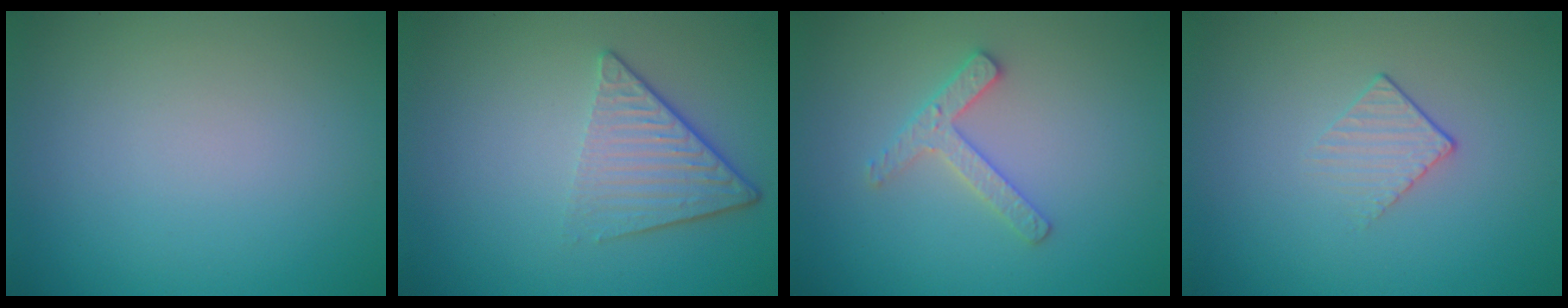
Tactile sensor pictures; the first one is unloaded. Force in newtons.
{"total": 4.5, "press": 3.1, "slide": 3.3}
{"total": 2.4, "press": 2.4, "slide": 0.4}
{"total": 1.3, "press": 0.7, "slide": 1.1}